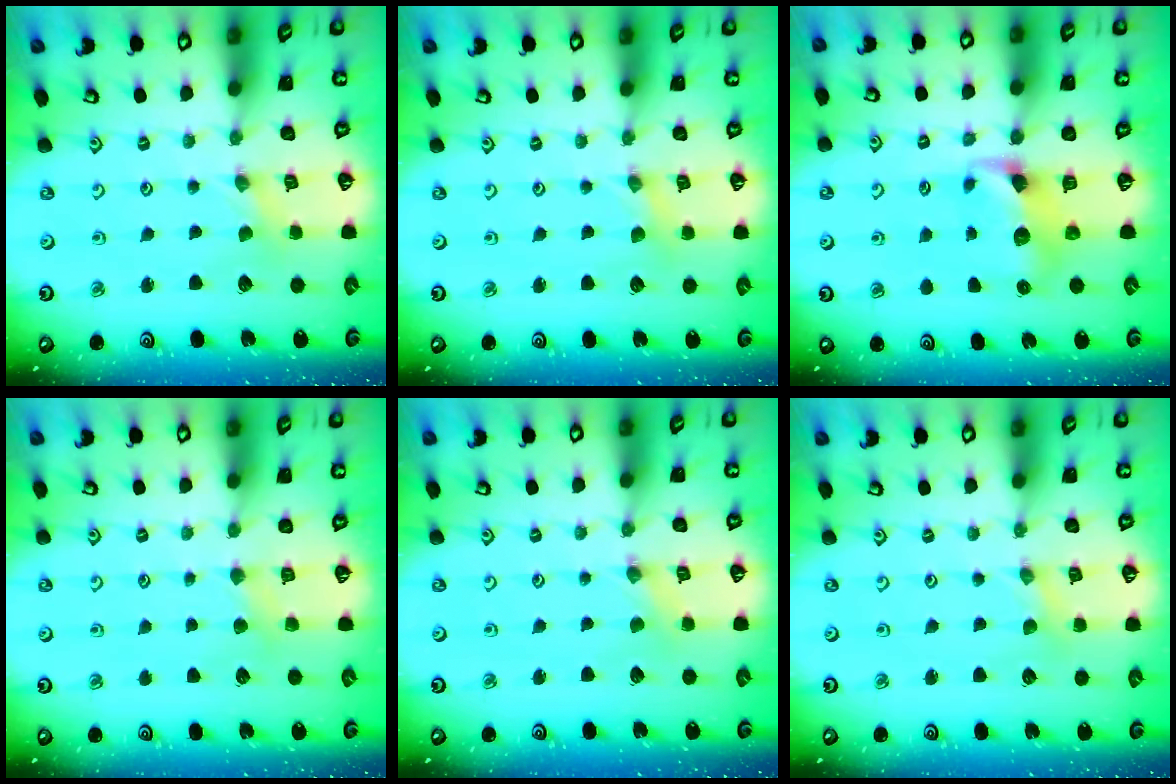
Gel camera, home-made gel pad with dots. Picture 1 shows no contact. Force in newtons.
{"total": 1.6, "press": 1.6, "slide": 0.3}
{"total": 6.9, "press": 6.9, "slide": 0.7}
{"total": 2.9, "press": 2.8, "slide": 0.5}
{"total": 0.0}
{"total": 0.6, "press": 0.5, "slide": 0.1}